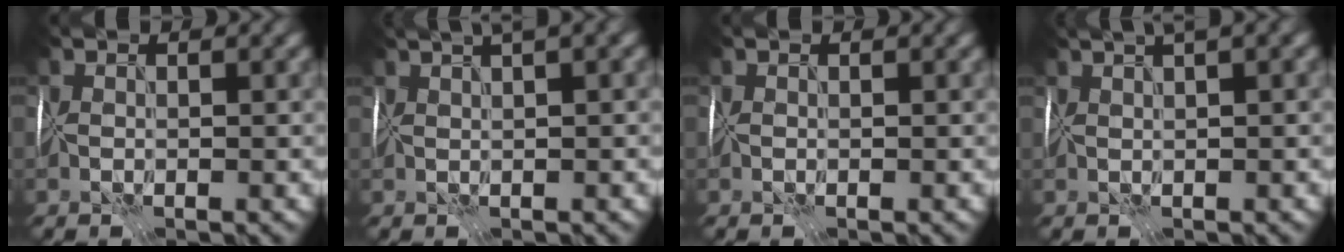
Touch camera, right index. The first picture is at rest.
{"total": 4.6, "force": [2.9, 0.9, 3.4], "torque": [-0.046, 0.019, 0.036]}
{"total": 0.0}
{"total": 4.1, "force": [2.6, 0.8, 3.1], "torque": [-0.040, 0.016, 0.033]}